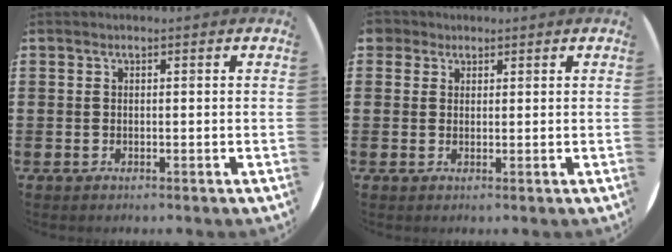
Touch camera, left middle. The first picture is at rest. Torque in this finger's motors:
{"motor_torque": [0.07, -0.03, 0.00, 0.00]}